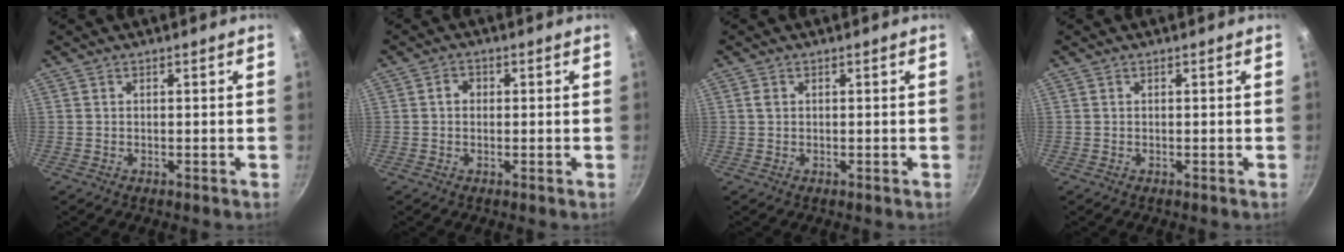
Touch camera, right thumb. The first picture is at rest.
{"total": 2.0, "force": [0.1, 1.7, 1.1], "torque": [-0.011, 0.005, 0.000]}
{"total": 0.9, "force": [0.2, 0.8, 0.5], "torque": [-0.008, 0.001, 0.002]}
{"total": 0.0}